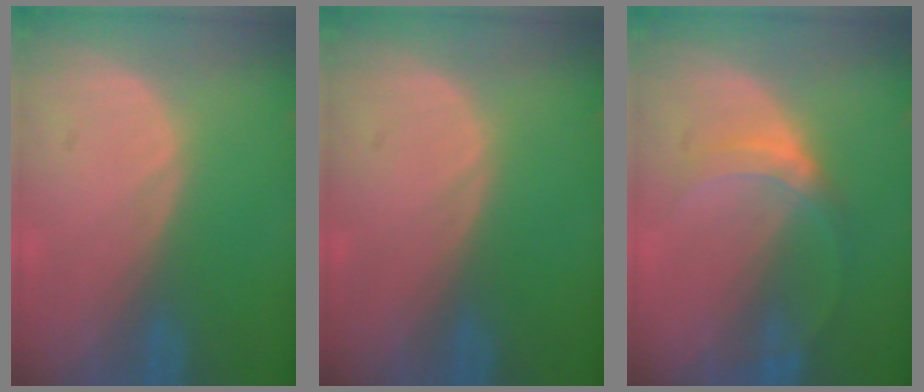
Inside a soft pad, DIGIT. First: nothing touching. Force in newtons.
{"total": 0.0}
{"total": 4.5, "press": 4.1, "slide": 1.8}